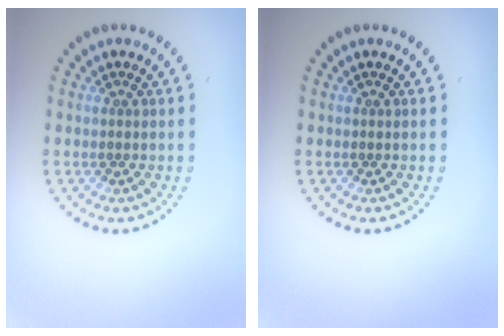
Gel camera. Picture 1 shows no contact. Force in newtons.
{"total": 0.0}